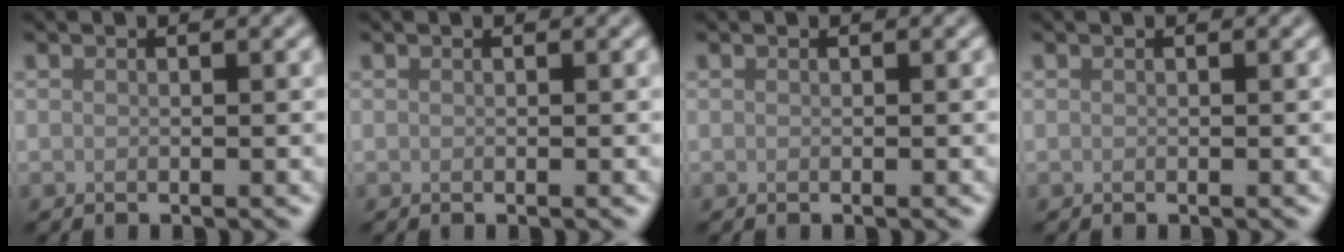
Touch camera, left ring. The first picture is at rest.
{"total": 0.0}
{"total": 0.0}
{"total": 0.0}